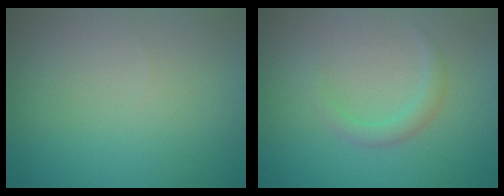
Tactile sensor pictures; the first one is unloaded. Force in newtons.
{"total": 1.7, "press": 1.7, "slide": 0.1}